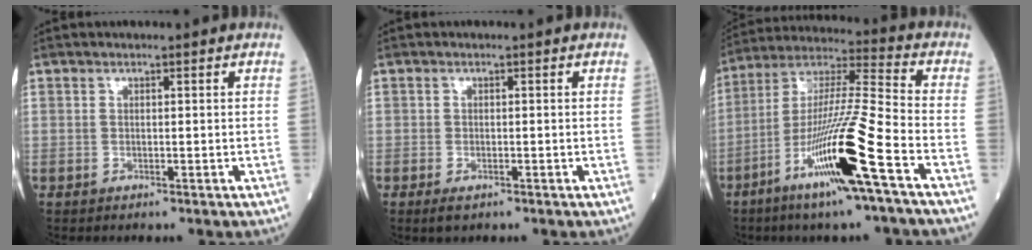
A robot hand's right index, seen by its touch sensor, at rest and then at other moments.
{"total": 1.6, "force": [-0.9, 0.7, 1.1], "torque": [-0.025, -0.003, -0.010]}
{"total": 17.1, "force": [-7.5, -0.7, 15.3], "torque": [-0.306, -0.019, -0.141]}